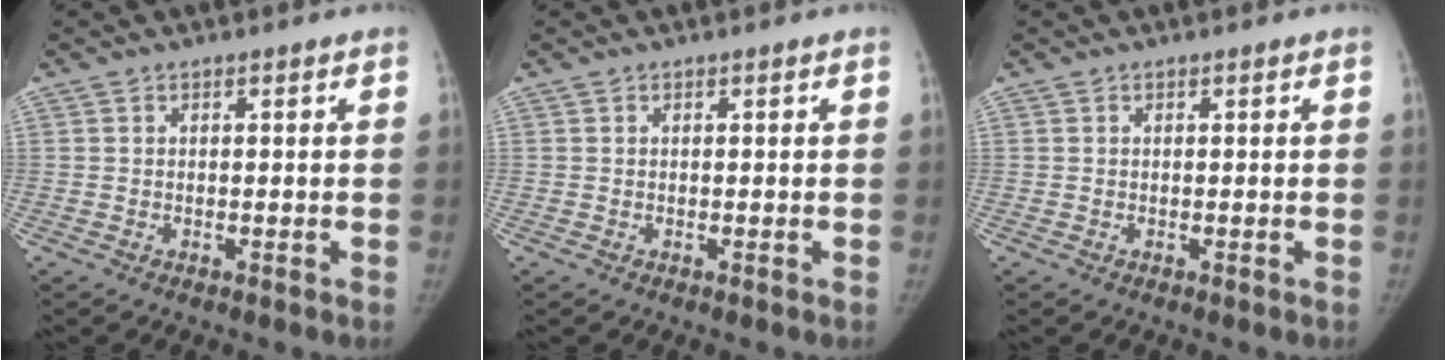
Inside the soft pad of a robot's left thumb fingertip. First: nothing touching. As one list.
[{"total": 0.0}, {"total": 0.0}]